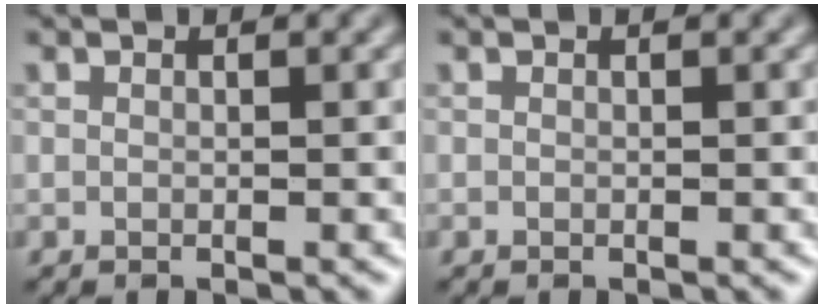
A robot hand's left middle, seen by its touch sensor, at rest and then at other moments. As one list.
[{"total": 0.0}]